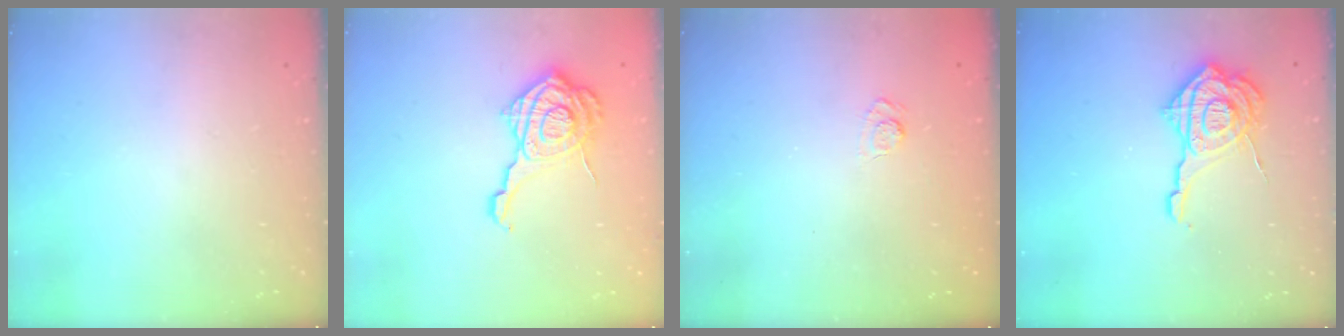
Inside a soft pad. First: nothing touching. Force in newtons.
{"total": 16.1, "press": 16.1, "slide": 1.2}
{"total": 2.7, "press": 2.3, "slide": 1.4}
{"total": 17.0, "press": 17.0, "slide": 1.4}